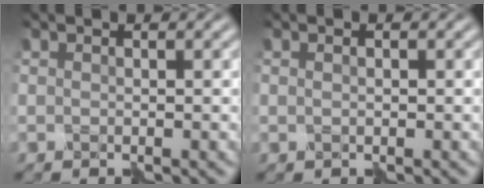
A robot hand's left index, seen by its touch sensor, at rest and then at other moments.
{"total": 0.7, "force": [0.1, 0.3, 0.6], "torque": [-0.010, -0.003, 0.006]}